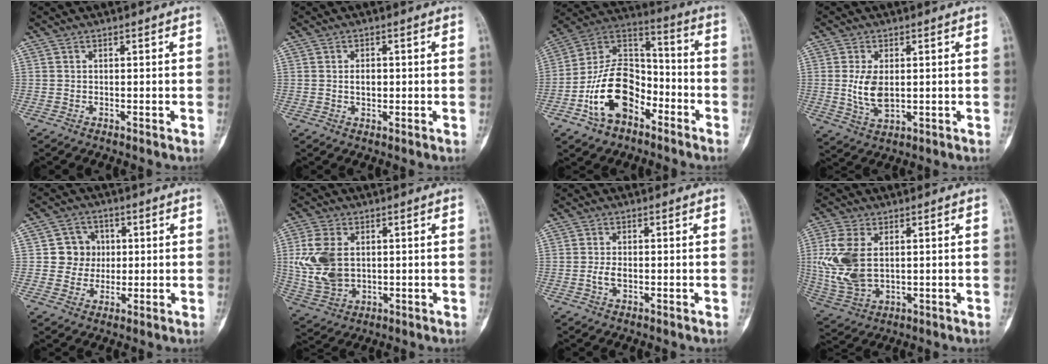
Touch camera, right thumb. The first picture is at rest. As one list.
[{"total": 2.2, "force": [0.1, 1.5, 1.6], "torque": [-0.017, 0.001, 0.003]}, {"total": 18.0, "force": [-7.9, 11.4, 11.5], "torque": [-0.178, 0.079, -0.148]}, {"total": 6.7, "force": [0.4, 3.8, 5.5], "torque": [-0.107, -0.010, 0.016]}, {"total": 6.4, "force": [0.8, 6.2, 1.6], "torque": [0.016, 0.009, 0.009]}, {"total": 11.6, "force": [1.4, 7.9, 8.4], "torque": [-0.175, -0.004, 0.040]}, {"total": 2.3, "force": [-0.4, 1.2, 1.9], "torque": [-0.042, 0.002, -0.007]}, {"total": 12.2, "force": [1.8, 7.5, 9.5], "torque": [-0.213, -0.004, 0.045]}]